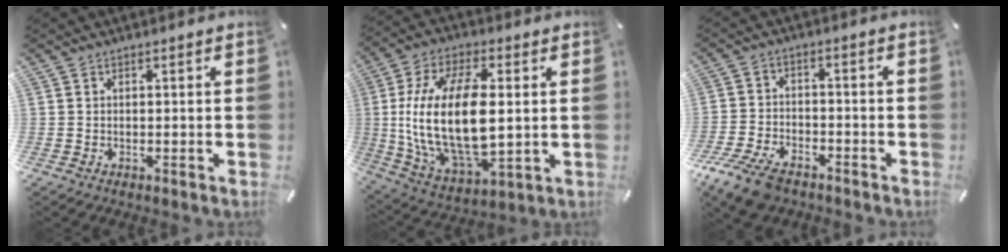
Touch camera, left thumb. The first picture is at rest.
{"total": 21.6, "force": [1.9, 11.5, 18.2], "torque": [-0.385, -0.008, 0.035]}
{"total": 9.0, "force": [-6.4, 4.5, 4.4], "torque": [-0.095, 0.027, -0.120]}